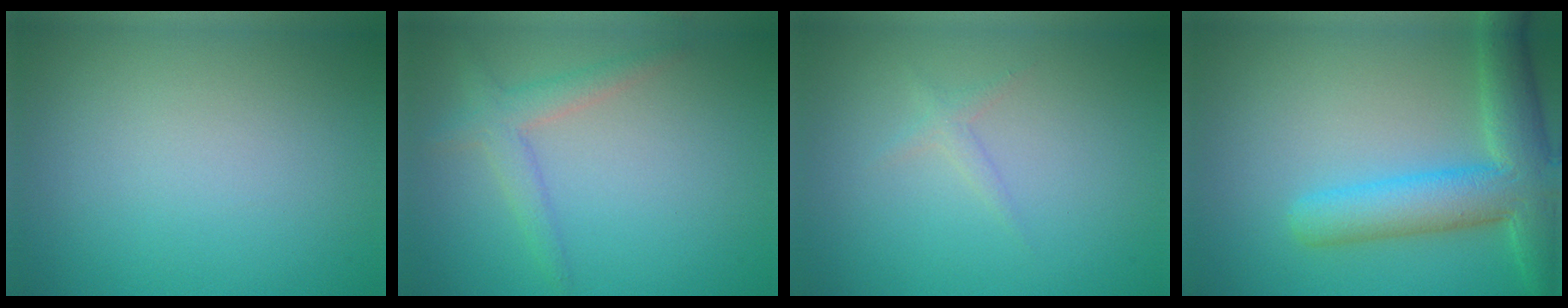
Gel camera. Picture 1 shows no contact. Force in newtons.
{"total": 2.4, "press": 2.4, "slide": 0.2}
{"total": 0.9, "press": 0.9, "slide": 0.0}
{"total": 7.5, "press": 7.5, "slide": 0.4}